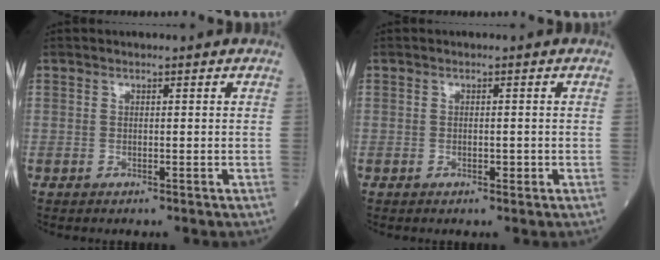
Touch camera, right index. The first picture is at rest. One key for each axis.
{"total": 0.9, "fx": -0.3, "fy": 0.3, "fz": 0.8, "tx": -0.013, "ty": -0.001, "tz": -0.005}